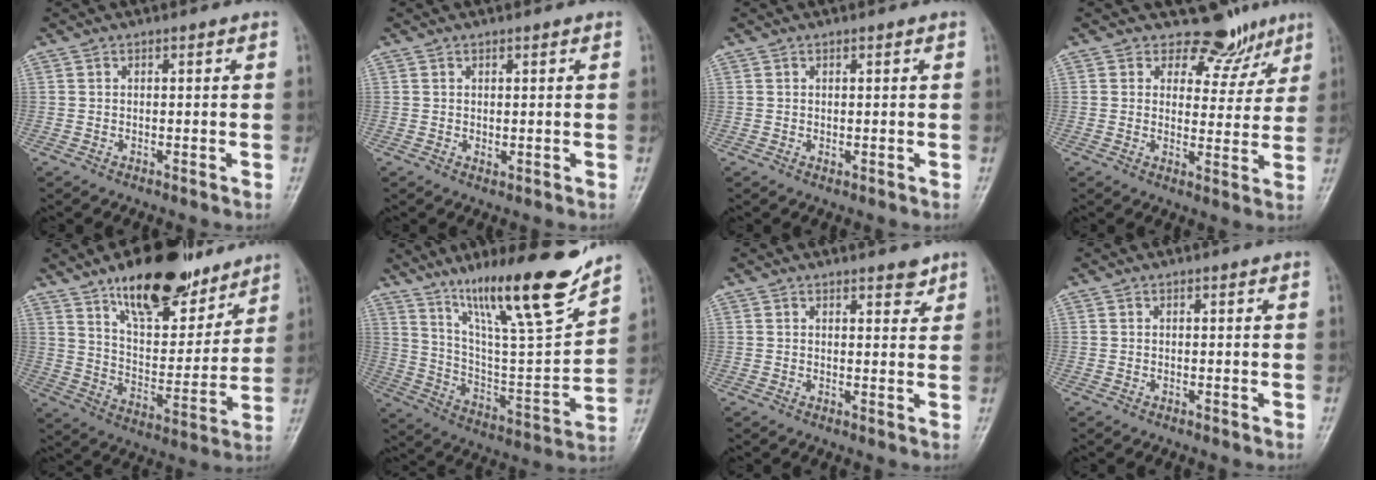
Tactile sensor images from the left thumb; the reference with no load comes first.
{"total": 1.0, "force": [0.5, 0.5, 0.7], "torque": [-0.009, -0.005, 0.010]}
{"total": 0.6, "force": [0.3, 0.3, 0.4], "torque": [-0.004, -0.003, 0.006]}
{"total": 7.7, "force": [6.1, 4.6, 1.2], "torque": [0.019, -0.045, 0.078]}
{"total": 20.6, "force": [14.0, 8.7, 12.3], "torque": [-0.133, -0.074, 0.232]}
{"total": 22.7, "force": [15.9, 3.2, 15.9], "torque": [-0.233, -0.077, 0.273]}
{"total": 2.7, "force": [2.1, 1.1, 1.4], "torque": [-0.006, -0.014, 0.028]}
{"total": 0.0}